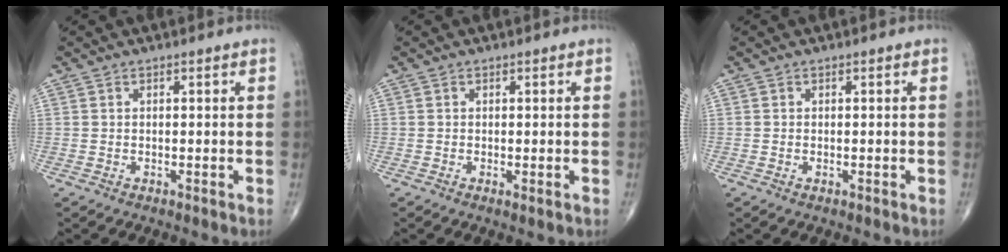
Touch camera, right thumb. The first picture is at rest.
{"total": 0.6, "force": [-0.1, 0.1, 0.6], "torque": [-0.014, -0.004, -0.005]}
{"total": 0.0}